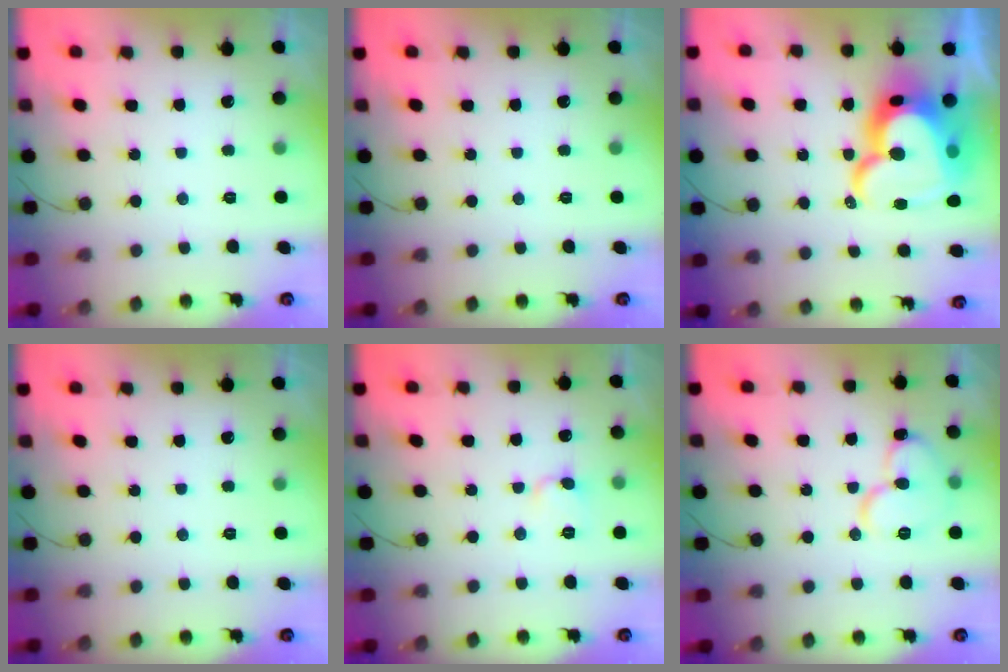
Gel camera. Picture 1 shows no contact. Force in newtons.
{"total": 0.0}
{"total": 26.1, "press": 26.0, "slide": 2.7}
{"total": 0.0}
{"total": 4.8, "press": 4.8, "slide": 0.3}
{"total": 11.4, "press": 11.3, "slide": 1.4}